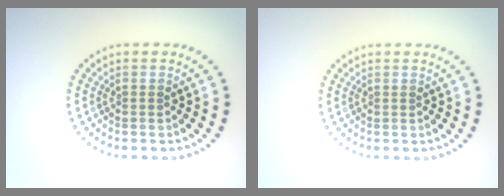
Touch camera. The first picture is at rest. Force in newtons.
{"total": 0.0}